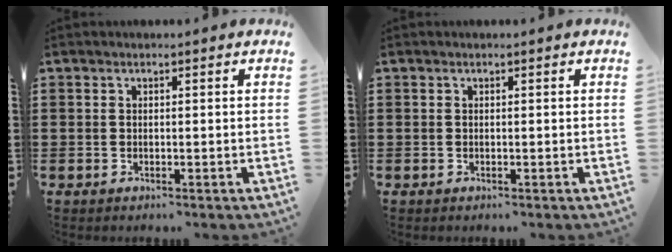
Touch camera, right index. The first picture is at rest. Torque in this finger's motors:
{"motor_torque": [0.00, 0.00, 0.00, 0.00]}